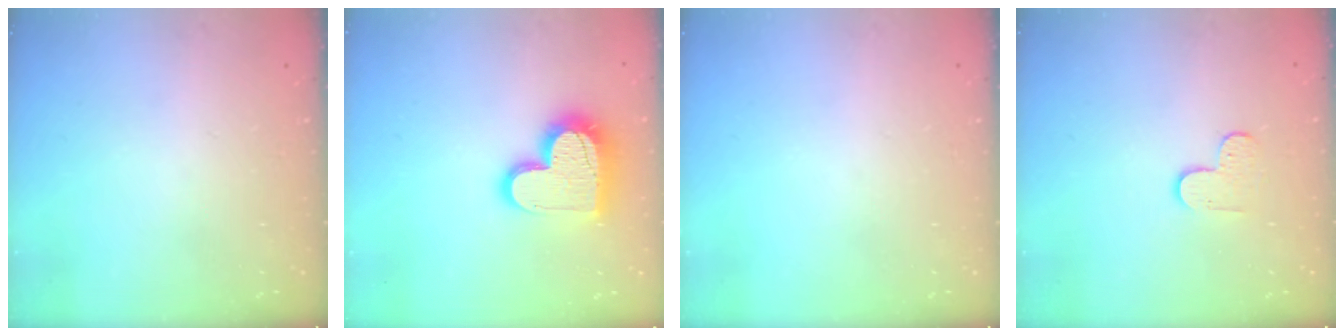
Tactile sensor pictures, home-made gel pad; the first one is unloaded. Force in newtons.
{"total": 16.1, "press": 16.1, "slide": 1.3}
{"total": 0.0}
{"total": 3.8, "press": 3.8, "slide": 0.4}